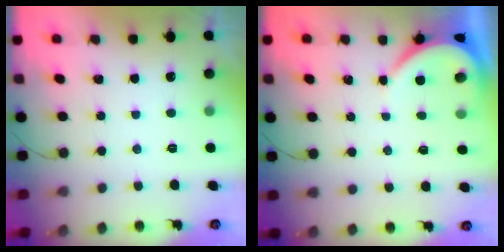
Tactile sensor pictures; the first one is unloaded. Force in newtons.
{"total": 3.9, "press": 3.9, "slide": 0.5}